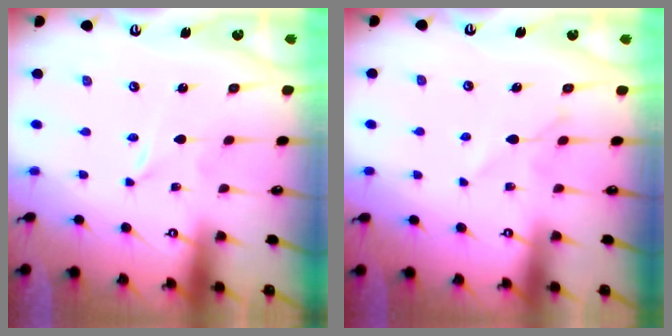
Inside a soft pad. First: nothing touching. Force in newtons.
{"total": 6.4, "press": 6.3, "slide": 0.9}